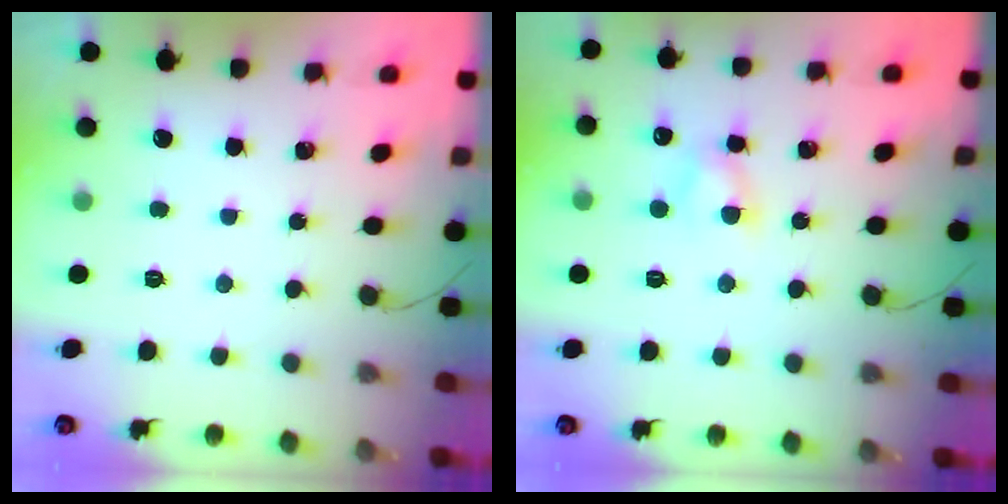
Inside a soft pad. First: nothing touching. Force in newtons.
{"total": 4.3, "press": 4.0, "slide": 1.4}